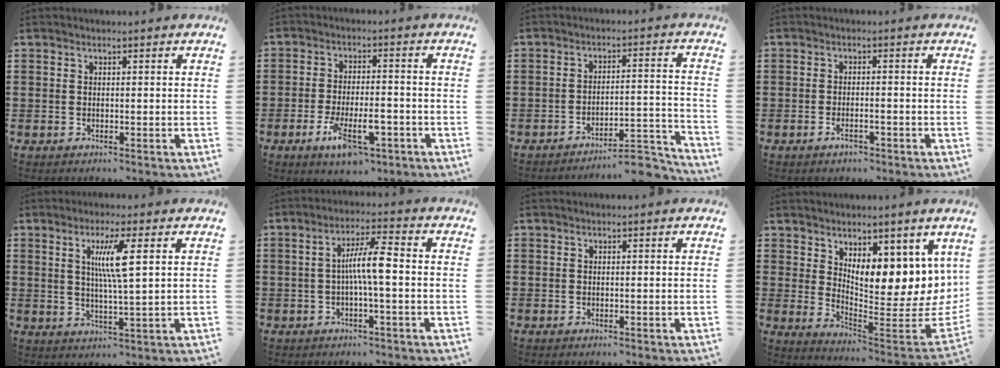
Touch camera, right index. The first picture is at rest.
{"total": 7.9, "force": [-3.8, 3.0, 6.2], "torque": [-0.124, -0.003, -0.067]}
{"total": 6.6, "force": [-6.0, 0.8, 2.5], "torque": [-0.037, 0.006, -0.113]}
{"total": 1.9, "force": [-1.3, 0.5, 1.4], "torque": [-0.025, -0.002, -0.023]}
{"total": 6.4, "force": [1.9, 0.2, 6.1], "torque": [-0.122, -0.002, 0.027]}
{"total": 6.1, "force": [-0.5, 0.7, 6.0], "torque": [-0.118, 0.001, -0.016]}
{"total": 0.0}
{"total": 7.9, "force": [5.6, 3.4, 4.3], "torque": [-0.066, -0.075, 0.097]}